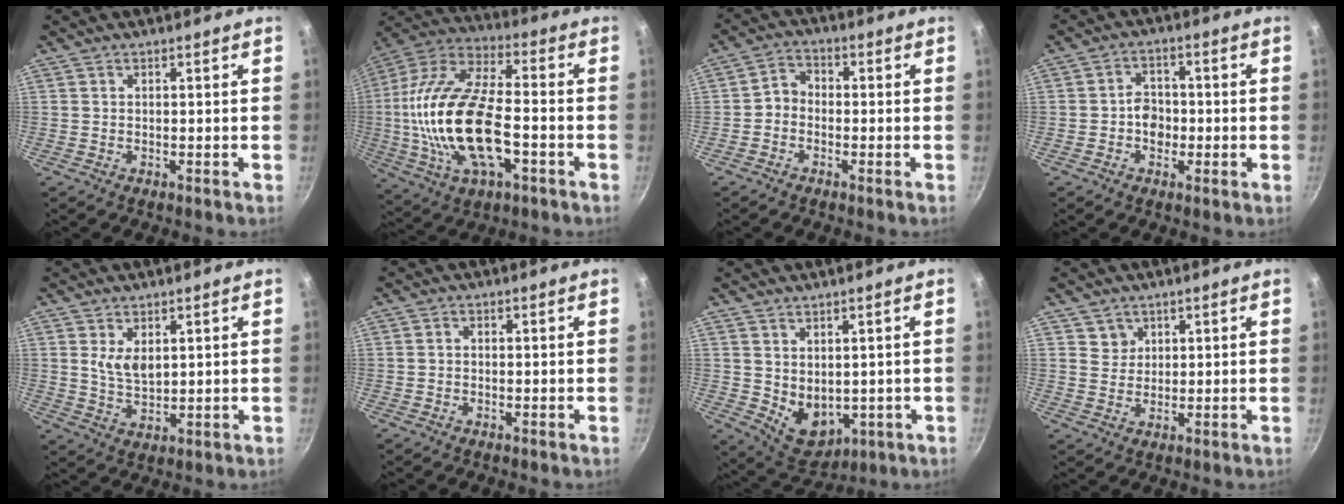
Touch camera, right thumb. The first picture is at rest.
{"total": 24.4, "force": [-4.0, 11.7, 21.1], "torque": [-0.414, 0.029, -0.080]}
{"total": 3.7, "force": [-1.1, 3.0, 1.9], "torque": [-0.023, 0.020, -0.033]}
{"total": 5.0, "force": [-0.9, 4.0, 2.9], "torque": [-0.019, 0.012, -0.020]}
{"total": 7.8, "force": [0.1, 5.9, 5.2], "torque": [-0.066, 0.008, -0.003]}
{"total": 0.9, "force": [-0.2, 0.7, 0.5], "torque": [-0.010, 0.006, -0.003]}
{"total": 7.7, "force": [0.8, 5.6, 5.2], "torque": [-0.060, -0.021, 0.039]}
{"total": 3.2, "force": [1.6, 2.7, 0.3], "torque": [0.019, 0.000, 0.027]}